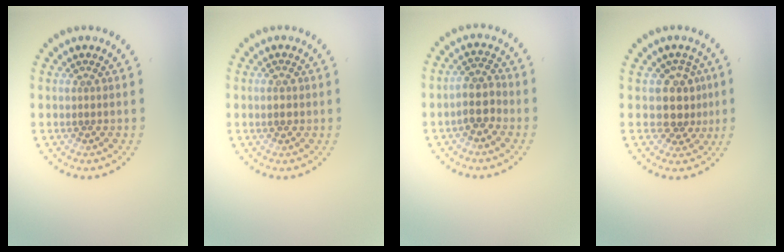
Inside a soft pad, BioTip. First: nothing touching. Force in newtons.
{"total": 1.5, "press": 1.5, "slide": 0.1}
{"total": 2.9, "press": 2.6, "slide": 1.2}
{"total": 3.2, "press": 2.6, "slide": 1.9}